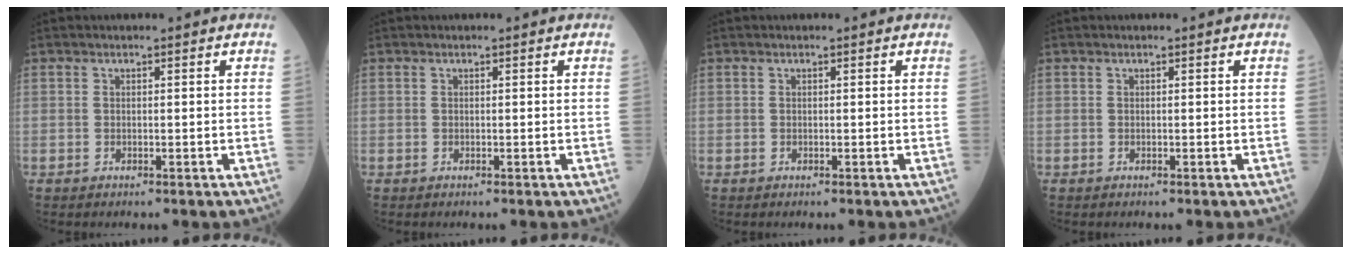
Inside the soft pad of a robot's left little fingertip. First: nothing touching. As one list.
[{"total": 0.0}, {"total": 0.0}, {"total": 0.0}]